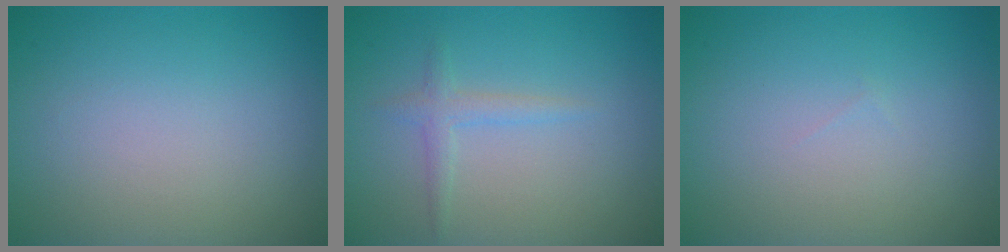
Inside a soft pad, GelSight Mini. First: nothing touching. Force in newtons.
{"total": 1.4, "press": 1.4, "slide": 0.1}
{"total": 0.0}